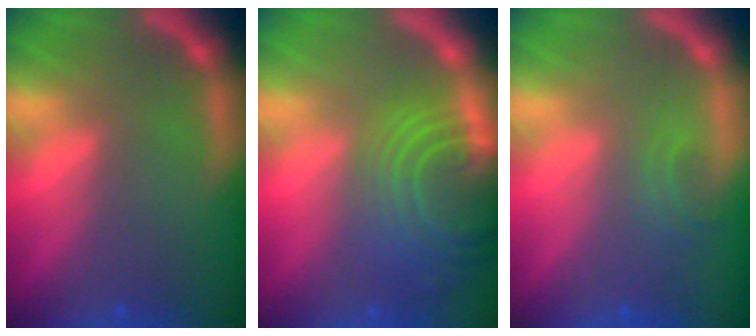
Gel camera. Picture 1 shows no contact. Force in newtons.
{"total": 10.0}
{"total": 1.4}